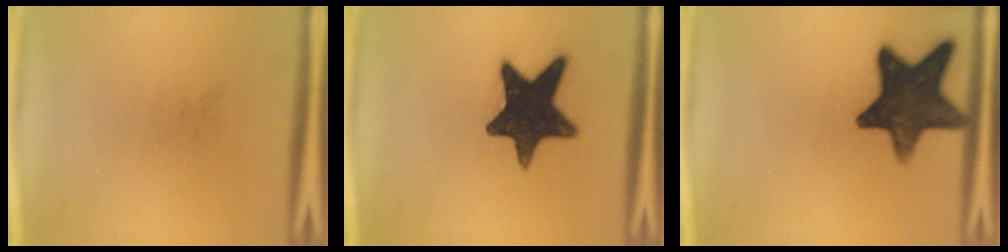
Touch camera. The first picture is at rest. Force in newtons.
{"total": 16.1}
{"total": 14.9}